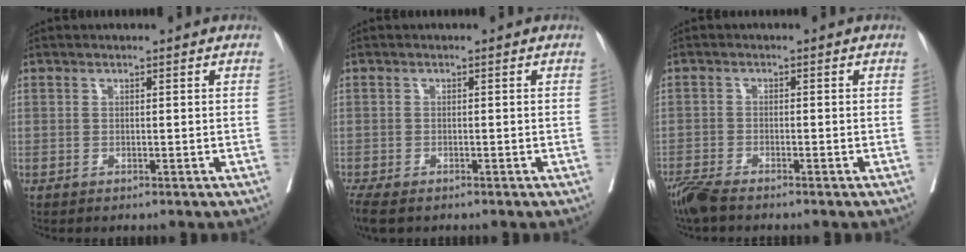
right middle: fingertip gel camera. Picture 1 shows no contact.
{"total": 5.3, "force": [-3.9, 2.2, 2.9], "torque": [-0.058, -0.015, -0.065]}
{"total": 3.9, "force": [-3.3, 0.4, 2.0], "torque": [-0.043, -0.012, -0.062]}